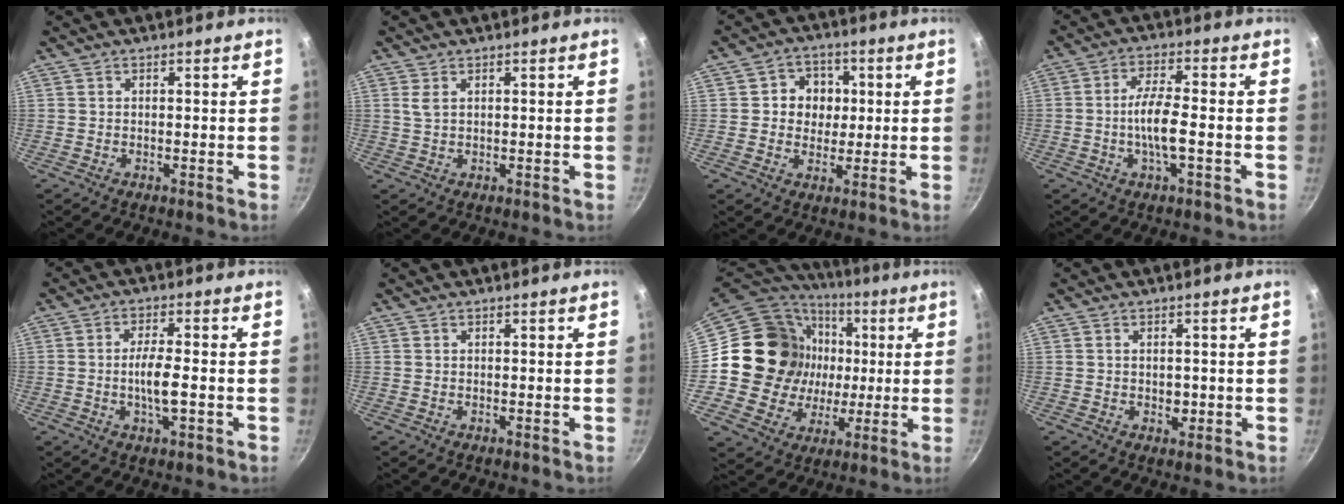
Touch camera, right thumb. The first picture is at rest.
{"total": 1.8, "force": [0.7, 0.9, 1.4], "torque": [-0.027, -0.003, 0.016]}
{"total": 7.3, "force": [1.0, 6.6, 3.0], "torque": [-0.007, 0.001, 0.007]}
{"total": 7.3, "force": [-1.7, 2.2, 6.8], "torque": [-0.133, 0.018, -0.037]}
{"total": 5.9, "force": [-1.3, 1.8, 5.5], "torque": [-0.103, 0.012, -0.024]}
{"total": 0.0}
{"total": 21.8, "force": [1.3, 19.7, 9.4], "torque": [-0.156, 0.021, 0.033]}
{"total": 2.0, "force": [-0.2, 1.5, 1.4], "torque": [-0.017, -0.003, -0.001]}